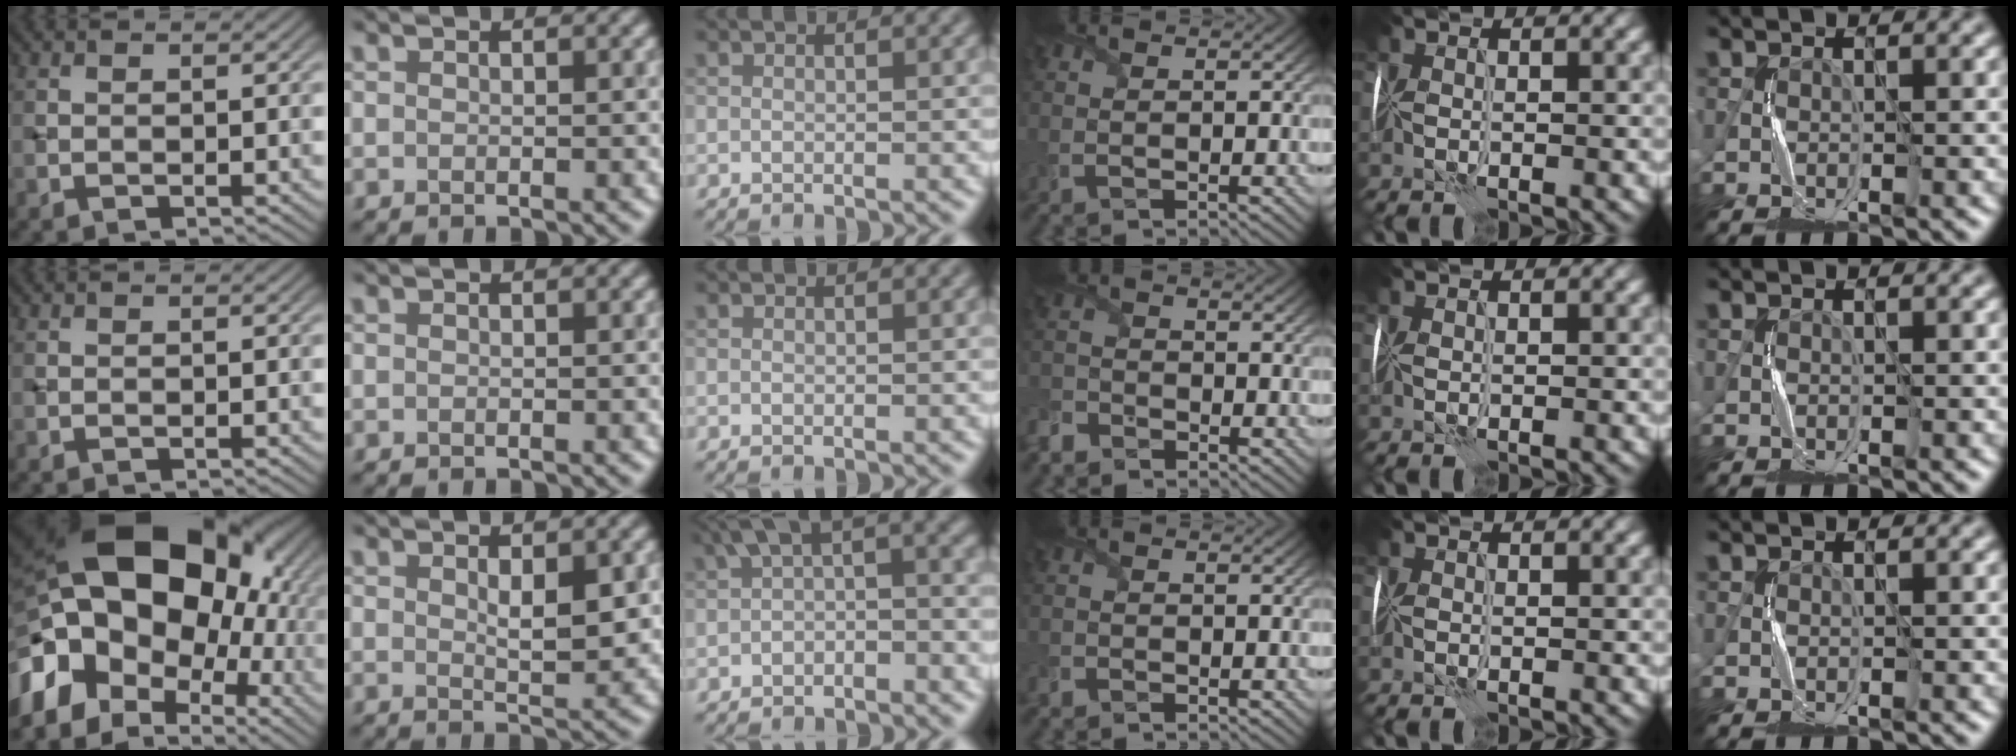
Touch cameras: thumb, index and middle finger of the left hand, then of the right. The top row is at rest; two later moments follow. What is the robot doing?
{"motion": "fold", "object": "wrapping paper"}